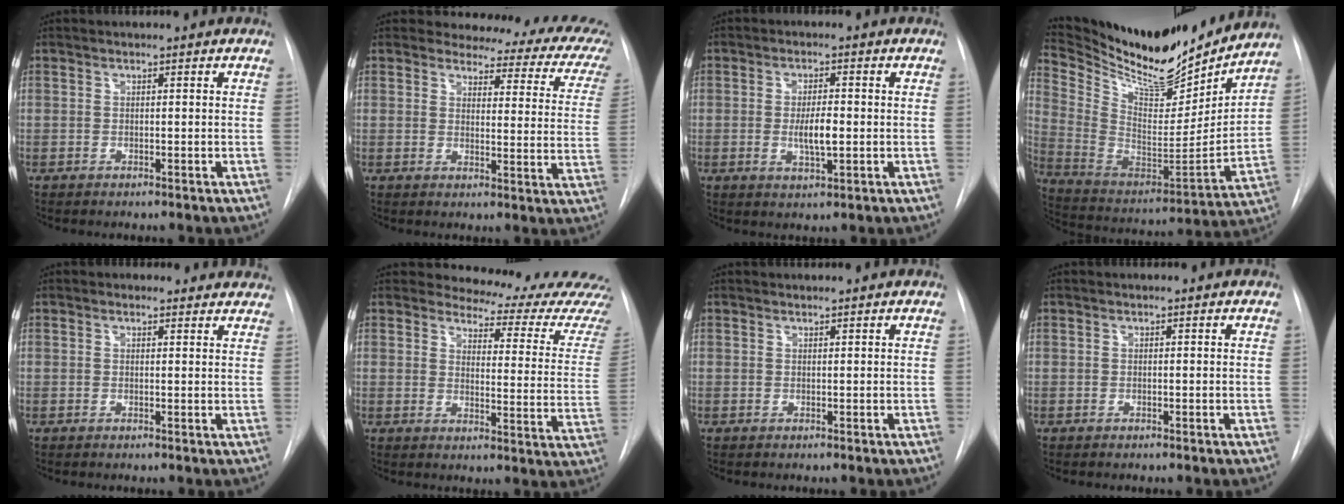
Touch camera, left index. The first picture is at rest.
{"total": 14.9, "force": [13.2, 4.4, 5.4], "torque": [-0.033, -0.052, 0.114]}
{"total": 4.5, "force": [-0.4, 1.1, 4.3], "torque": [-0.079, -0.004, -0.005]}
{"total": 23.2, "force": [21.2, 4.6, 8.3], "torque": [-0.157, -0.037, 0.341]}
{"total": 5.2, "force": [4.8, 2.0, 0.4], "torque": [0.014, 0.001, 0.035]}
{"total": 16.4, "force": [15.9, 2.5, 3.0], "torque": [-0.016, -0.105, 0.158]}
{"total": 0.7, "force": [0.7, 0.0, -0.1], "torque": [-0.005, 0.006, 0.015]}
{"total": 0.0}